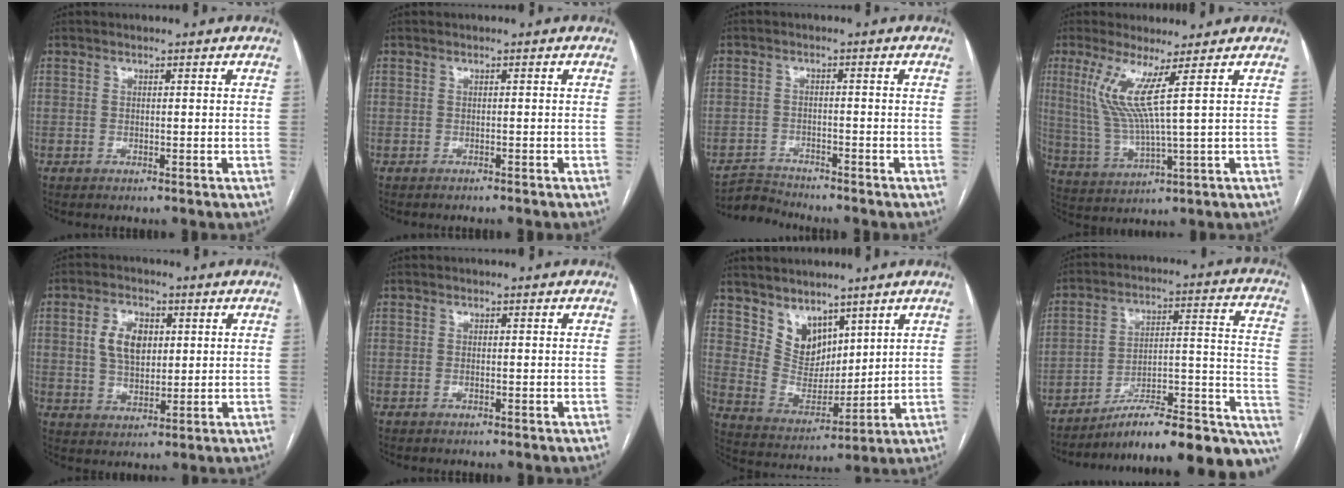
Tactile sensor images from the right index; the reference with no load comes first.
{"total": 1.7, "force": [-1.6, -0.1, 0.7], "torque": [-0.011, 0.000, -0.019]}
{"total": 3.5, "force": [-3.3, -0.1, -1.1], "torque": [0.017, -0.013, -0.059]}
{"total": 8.0, "force": [3.1, -1.0, 7.3], "torque": [-0.161, -0.008, 0.071]}
{"total": 7.3, "force": [1.8, 4.5, 5.5], "torque": [-0.108, 0.011, 0.039]}
{"total": 0.6, "force": [-0.2, 0.2, 0.5], "torque": [-0.013, -0.002, -0.002]}
{"total": 8.1, "force": [5.7, 5.0, 2.8], "torque": [-0.057, 0.006, 0.123]}
{"total": 24.5, "force": [-18.5, 5.2, 15.3], "torque": [-0.112, 0.041, -0.255]}